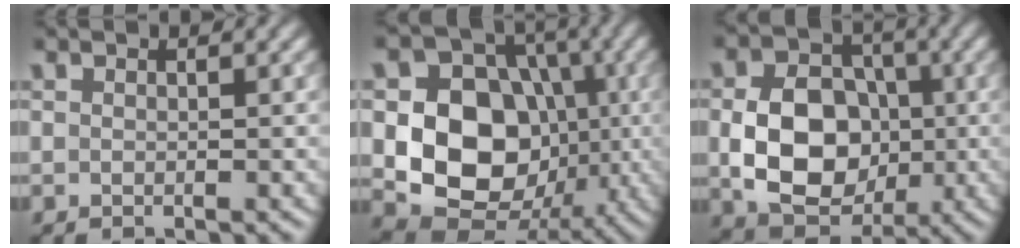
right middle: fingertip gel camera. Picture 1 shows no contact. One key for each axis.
{"total": 11.1, "fx": -1.3, "fy": 8.8, "fz": 6.6, "tx": -0.115, "ty": -0.007, "tz": -0.032}
{"total": 9.4, "fx": -1.1, "fy": 7.1, "fz": 6.1, "tx": -0.113, "ty": -0.004, "tz": -0.020}